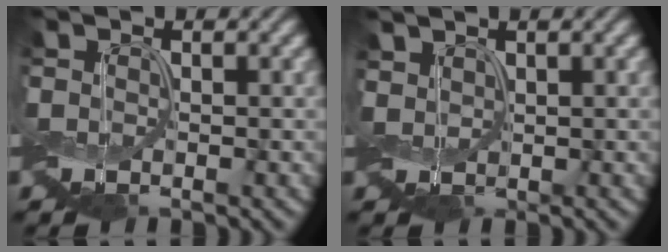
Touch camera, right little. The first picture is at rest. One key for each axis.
{"total": 1.4, "fx": 0.9, "fy": 0.8, "fz": 0.6, "tx": -0.019, "ty": 0.007, "tz": 0.015}